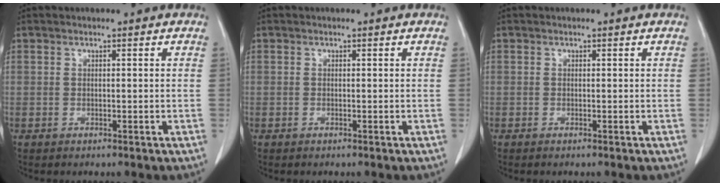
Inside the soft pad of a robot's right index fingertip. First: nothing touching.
{"total": 0.0}
{"total": 0.0}